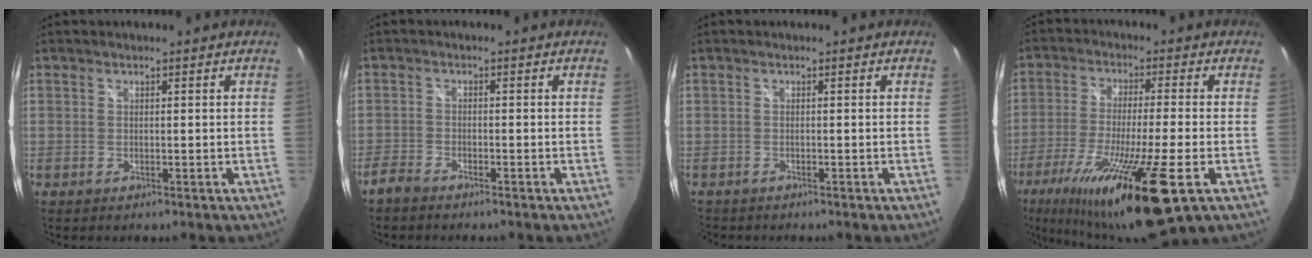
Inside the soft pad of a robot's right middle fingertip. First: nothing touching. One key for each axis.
{"total": 2.5, "fx": -2.3, "fy": 0.8, "fz": 0.6, "tx": -0.024, "ty": -0.003, "tz": -0.048}
{"total": 1.3, "fx": -1.0, "fy": 0.8, "fz": -0.2, "tx": -0.002, "ty": 0.001, "tz": -0.021}
{"total": 20.8, "fx": -10.6, "fy": 2.0, "fz": 17.8, "tx": -0.339, "ty": -0.065, "tz": -0.180}